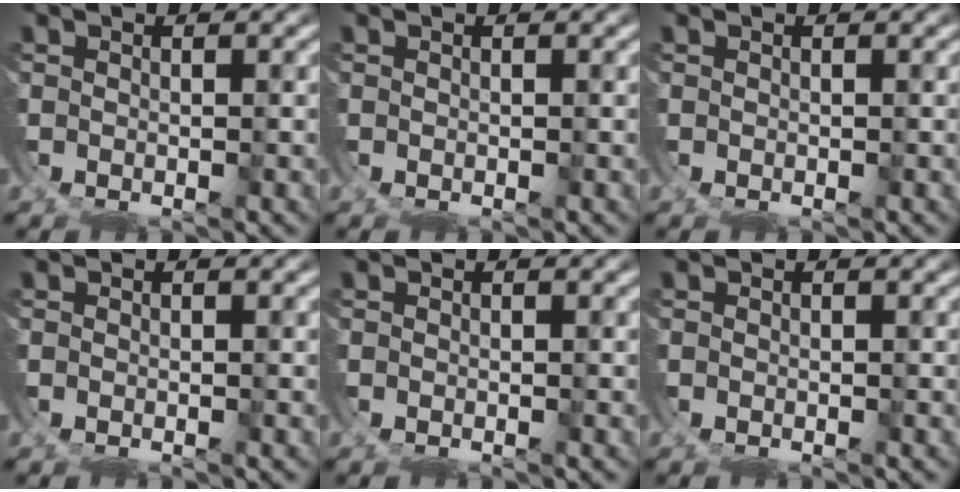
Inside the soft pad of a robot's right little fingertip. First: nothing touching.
{"total": 0.0}
{"total": 0.0}
{"total": 0.0}
{"total": 0.0}
{"total": 0.0}